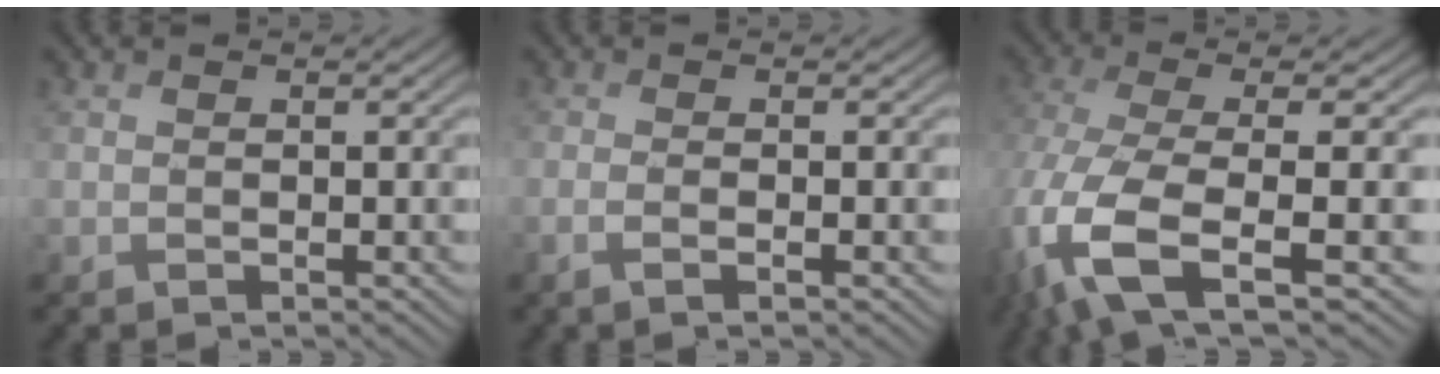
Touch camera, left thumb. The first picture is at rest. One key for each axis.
{"total": 1.9, "fx": -0.7, "fy": -0.1, "fz": 1.7, "tx": -0.037, "ty": 0.005, "tz": -0.016}
{"total": 10.7, "fx": -3.3, "fy": 3.6, "fz": 9.5, "tx": -0.220, "ty": -0.023, "tz": -0.065}